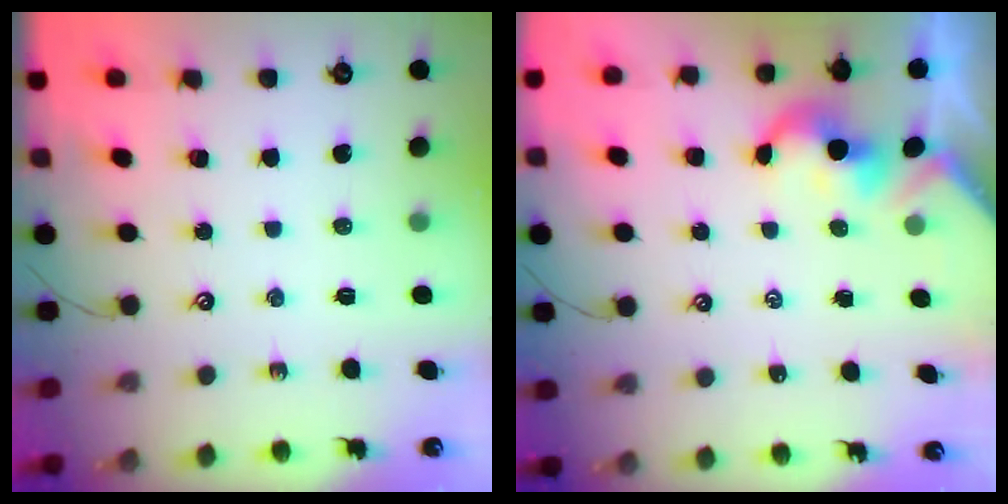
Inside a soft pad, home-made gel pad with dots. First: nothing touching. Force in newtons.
{"total": 2.1, "press": 2.1, "slide": 0.2}